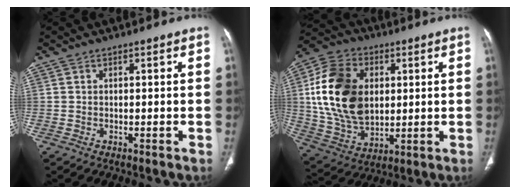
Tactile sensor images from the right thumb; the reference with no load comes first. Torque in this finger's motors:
{"motor_torque": [1.82, 3.18, 2.03, -0.23, 0.70]}